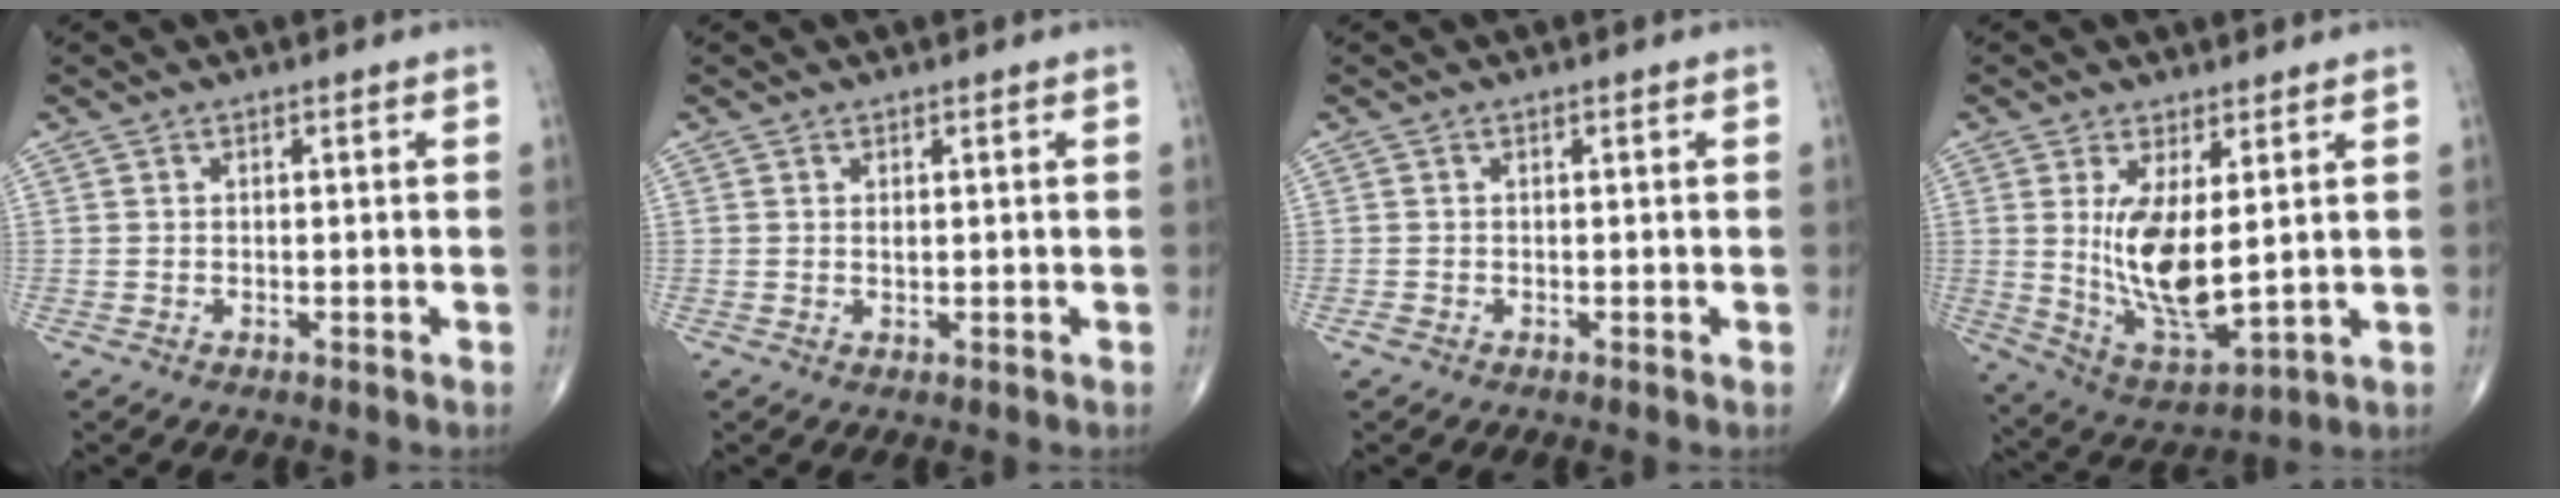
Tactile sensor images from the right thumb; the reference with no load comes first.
{"total": 0.7, "force": [0.3, 0.4, 0.6], "torque": [-0.010, -0.003, 0.006]}
{"total": 0.7, "force": [-0.3, 0.4, 0.5], "torque": [-0.012, -0.003, -0.009]}
{"total": 12.8, "force": [1.9, 5.1, 11.6], "torque": [-0.209, -0.031, 0.056]}